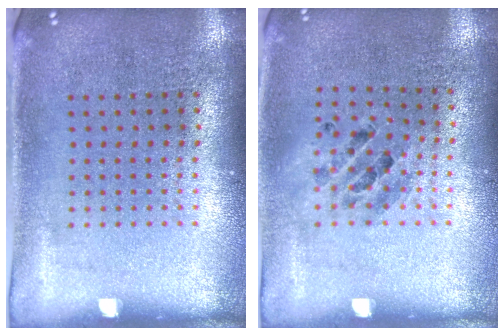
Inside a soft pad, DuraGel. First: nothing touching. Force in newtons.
{"total": 0.9, "press": 0.9, "slide": 0.2}